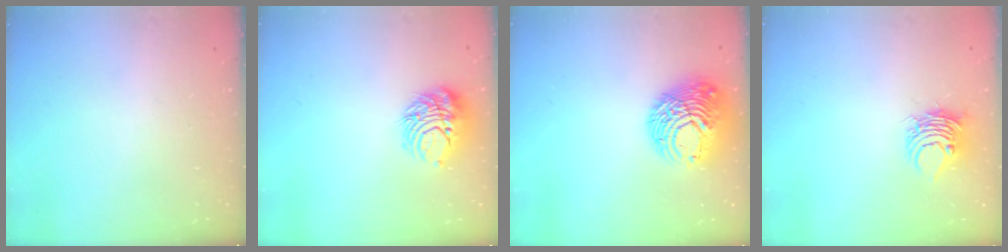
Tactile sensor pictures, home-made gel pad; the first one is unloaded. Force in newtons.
{"total": 12.1, "press": 12.1, "slide": 0.7}
{"total": 12.5, "press": 12.5, "slide": 1.5}
{"total": 7.8, "press": 7.8, "slide": 0.3}